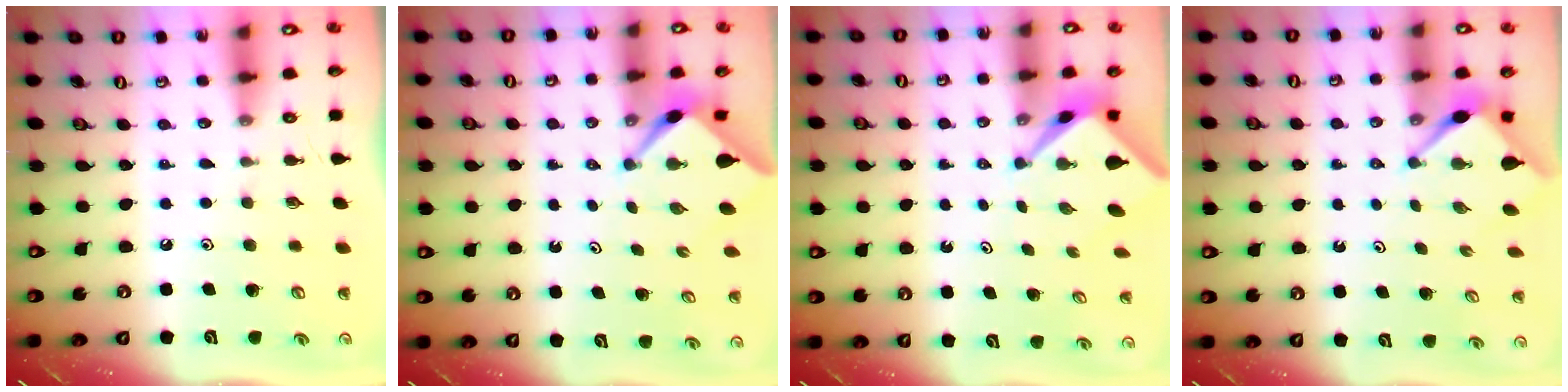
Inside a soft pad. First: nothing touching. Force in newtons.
{"total": 2.5, "press": 2.4, "slide": 0.4}
{"total": 2.9, "press": 2.9, "slide": 0.1}
{"total": 2.9, "press": 2.9, "slide": 0.3}